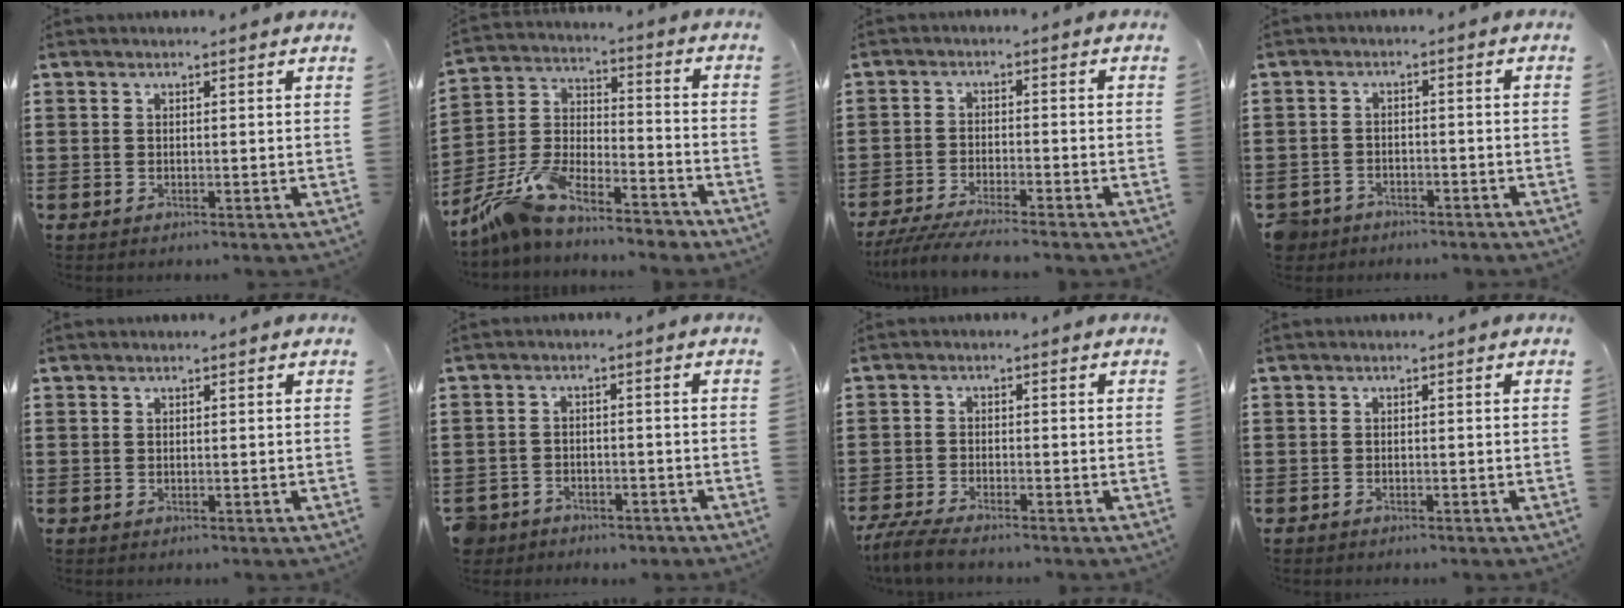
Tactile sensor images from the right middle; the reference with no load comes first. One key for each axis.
{"total": 10.0, "fx": -8.9, "fy": 2.3, "fz": 4.0, "tx": -0.090, "ty": 0.020, "tz": -0.180}
{"total": 4.7, "fx": -4.5, "fy": 0.1, "fz": 1.6, "tx": -0.042, "ty": -0.014, "tz": -0.090}
{"total": 2.8, "fx": -2.6, "fy": 0.9, "fz": 0.1, "tx": -0.016, "ty": -0.001, "tz": -0.060}
{"total": 0.0}
{"total": 3.0, "fx": -2.8, "fy": 1.1, "fz": 0.0, "tx": -0.008, "ty": 0.003, "tz": -0.061}
{"total": 4.3, "fx": -4.0, "fy": 0.4, "fz": 1.5, "tx": -0.047, "ty": -0.011, "tz": -0.084}
{"total": 0.7, "fx": -0.6, "fy": 0.2, "fz": 0.1, "tx": -0.004, "ty": -0.001, "tz": -0.013}